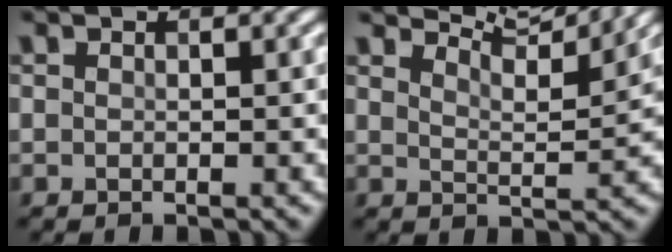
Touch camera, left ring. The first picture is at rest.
{"total": 6.4, "force": [6.2, -0.1, 1.6], "torque": [-0.038, 0.011, 0.077]}